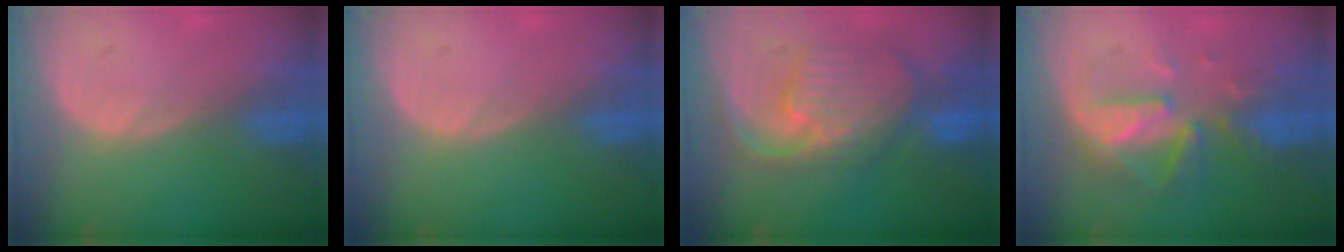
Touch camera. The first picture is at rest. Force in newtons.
{"total": 0.0}
{"total": 10.5, "press": 9.4, "slide": 4.6}
{"total": 8.1, "press": 7.6, "slide": 2.6}